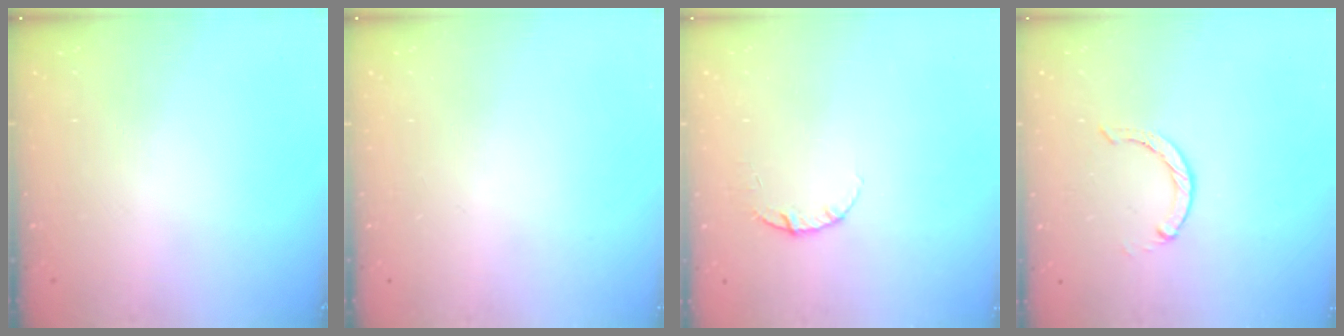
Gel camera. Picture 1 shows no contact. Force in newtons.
{"total": 0.0}
{"total": 3.8, "press": 3.8, "slide": 0.3}
{"total": 0.0}